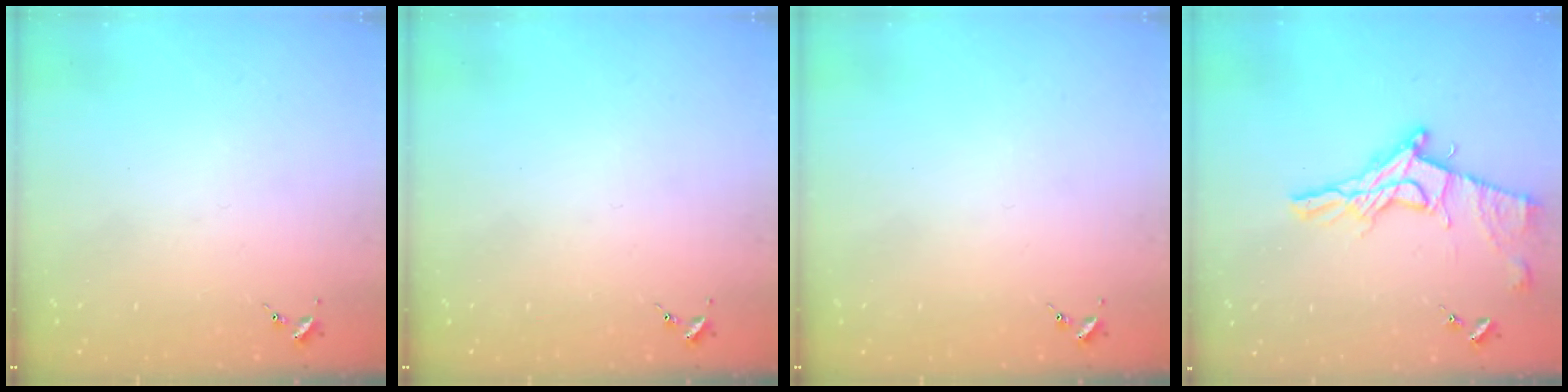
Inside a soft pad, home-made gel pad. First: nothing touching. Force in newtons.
{"total": 0.0}
{"total": 0.0}
{"total": 15.6, "press": 15.5, "slide": 1.6}